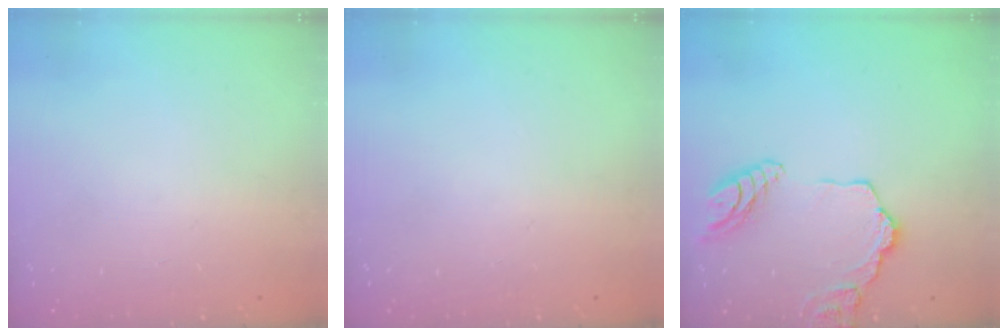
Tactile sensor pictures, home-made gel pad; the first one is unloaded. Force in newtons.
{"total": 0.0}
{"total": 14.6, "press": 14.5, "slide": 1.6}